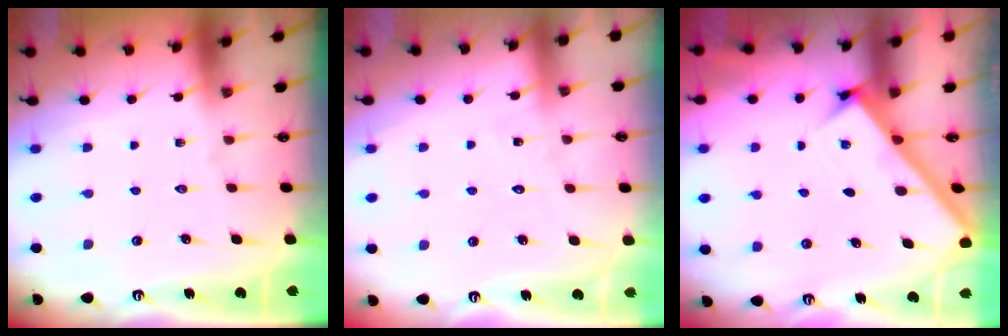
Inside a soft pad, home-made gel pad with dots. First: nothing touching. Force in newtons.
{"total": 6.6, "press": 6.6, "slide": 0.6}
{"total": 2.4, "press": 2.4, "slide": 0.3}